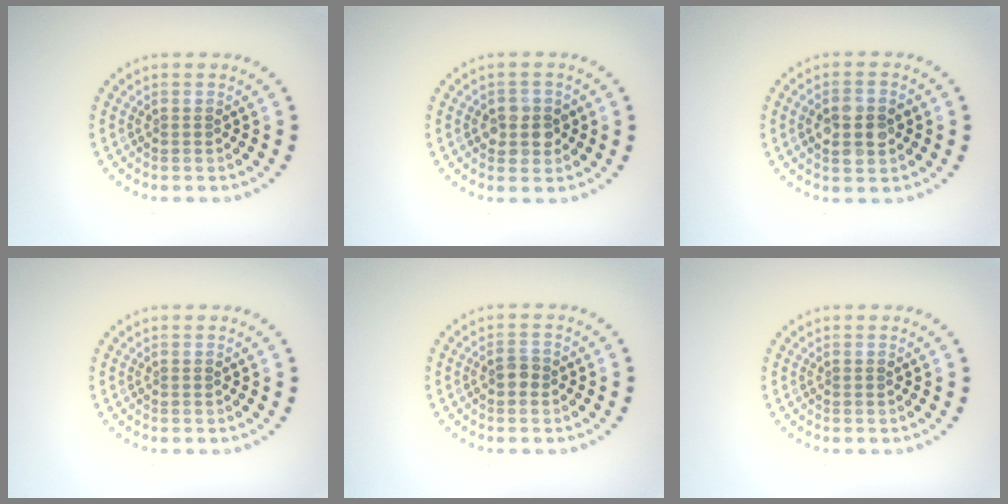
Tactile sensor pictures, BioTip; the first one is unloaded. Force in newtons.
{"total": 2.7, "press": 2.5, "slide": 0.8}
{"total": 3.8, "press": 3.8, "slide": 0.2}
{"total": 0.0}
{"total": 1.3, "press": 1.3, "slide": 0.3}
{"total": 0.0}